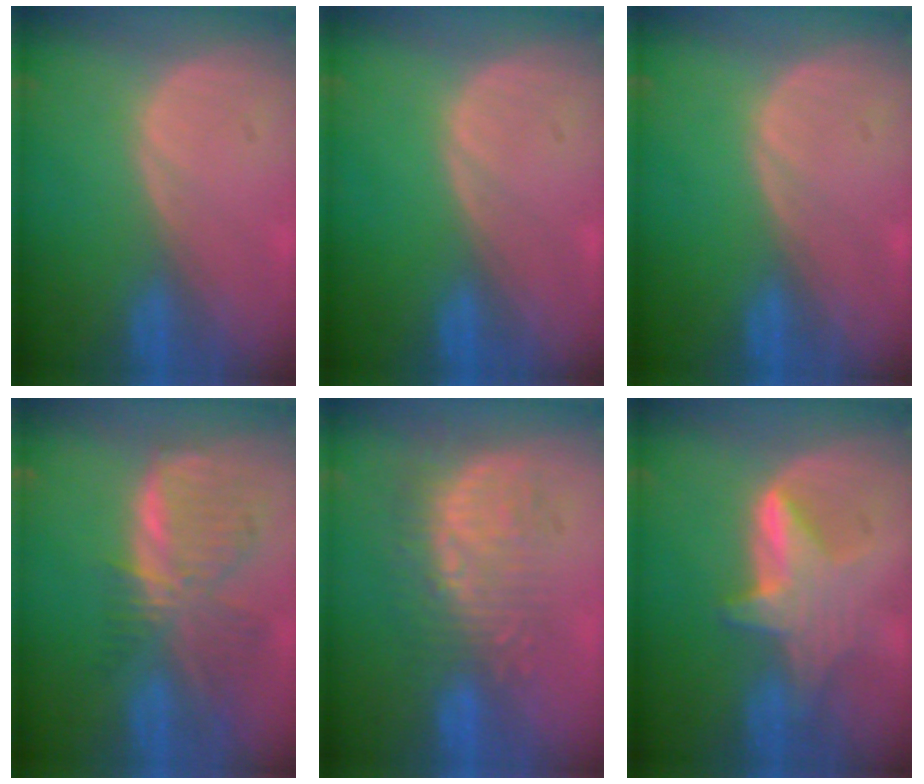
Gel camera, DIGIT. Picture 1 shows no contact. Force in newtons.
{"total": 0.0}
{"total": 0.0}
{"total": 8.5, "press": 7.4, "slide": 4.2}
{"total": 9.6, "press": 8.5, "slide": 4.4}
{"total": 6.0, "press": 5.9, "slide": 0.9}